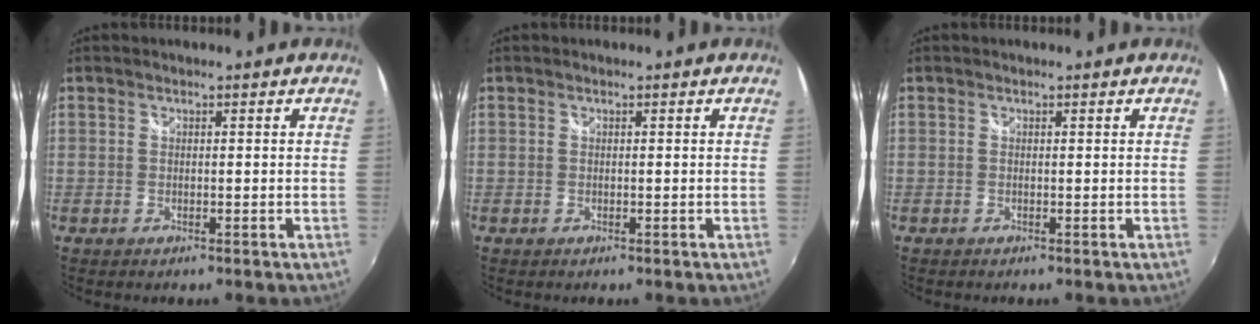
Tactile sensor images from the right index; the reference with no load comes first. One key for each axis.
{"total": 0.0}
{"total": 0.0}